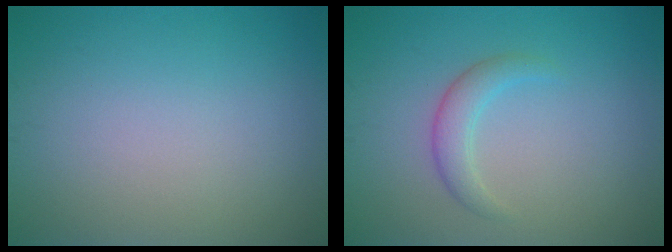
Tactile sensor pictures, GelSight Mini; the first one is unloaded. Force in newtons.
{"total": 2.1, "press": 2.1, "slide": 0.1}